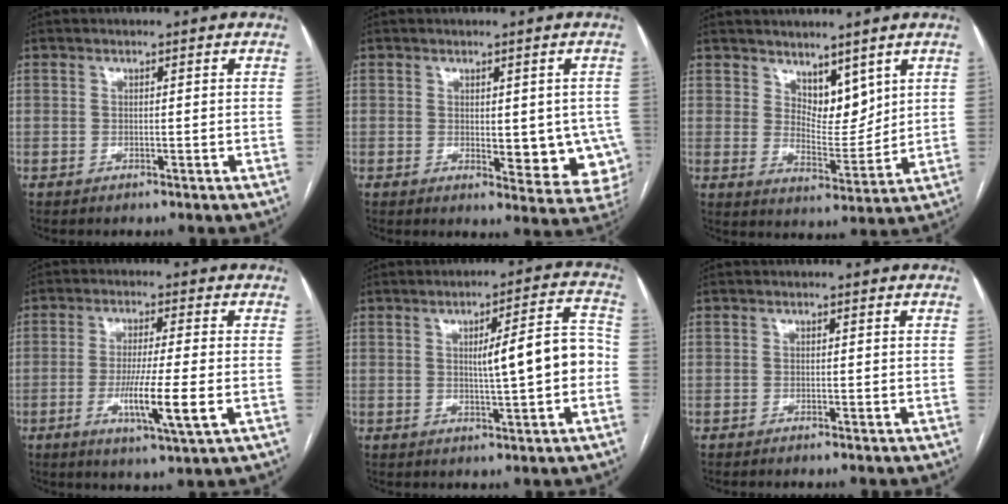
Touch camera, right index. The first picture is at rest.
{"total": 9.8, "force": [-1.1, 4.3, 8.7], "torque": [-0.088, -0.013, -0.005]}
{"total": 6.2, "force": [4.3, 3.0, 3.4], "torque": [-0.051, -0.010, 0.085]}
{"total": 9.0, "force": [-2.3, -0.1, 8.8], "torque": [-0.156, -0.022, -0.042]}
{"total": 8.6, "force": [-0.4, 1.1, 8.6], "torque": [-0.117, 0.022, -0.004]}
{"total": 0.5, "force": [-0.5, -0.1, 0.2], "torque": [-0.005, -0.001, -0.009]}